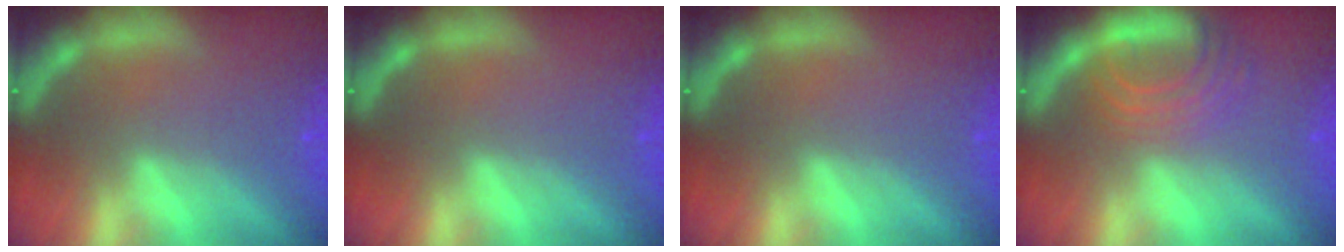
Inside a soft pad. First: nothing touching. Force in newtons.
{"total": 0.0}
{"total": 0.0}
{"total": 6.1}